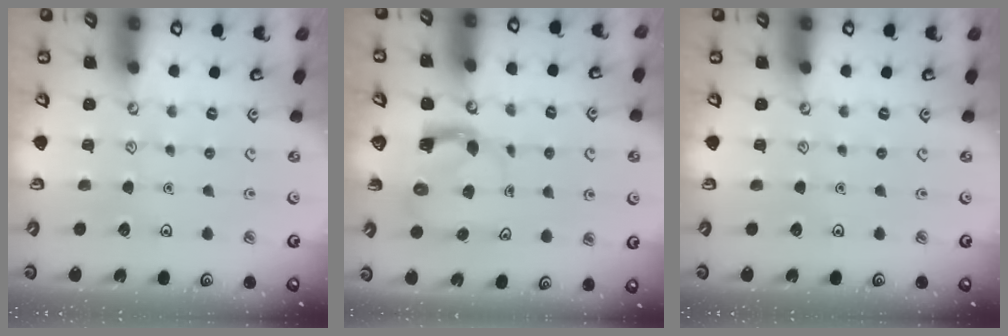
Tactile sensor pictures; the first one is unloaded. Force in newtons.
{"total": 3.9, "press": 3.8, "slide": 0.7}
{"total": 0.0}